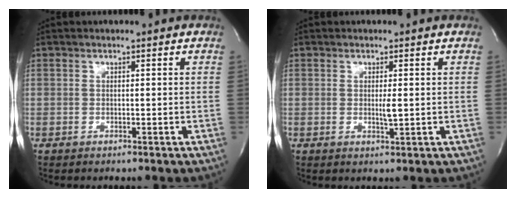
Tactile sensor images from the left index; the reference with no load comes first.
{"total": 1.7, "force": [0.1, 0.1, 1.7], "torque": [-0.033, -0.005, 0.002]}